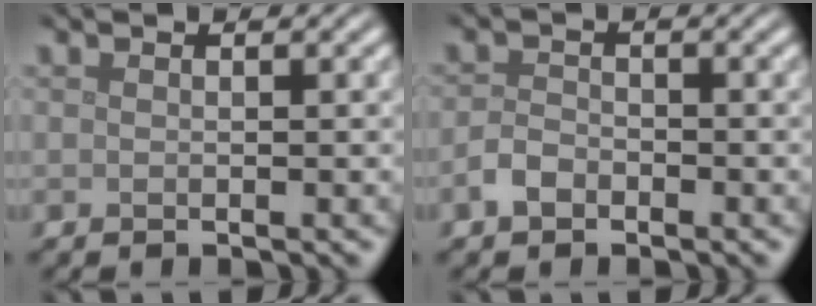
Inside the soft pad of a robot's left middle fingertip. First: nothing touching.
{"total": 1.7, "force": [-1.1, 1.0, 0.8], "torque": [-0.014, 0.003, -0.026]}